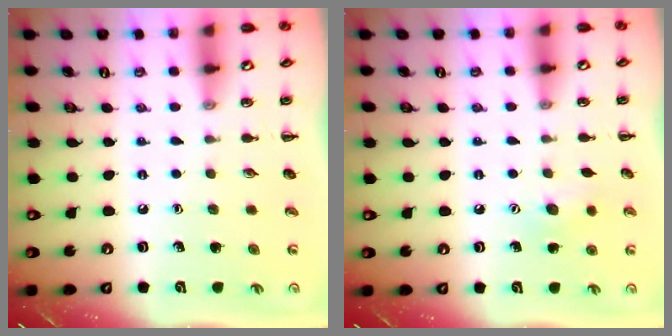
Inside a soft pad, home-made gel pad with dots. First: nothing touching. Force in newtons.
{"total": 7.0, "press": 6.9, "slide": 1.5}